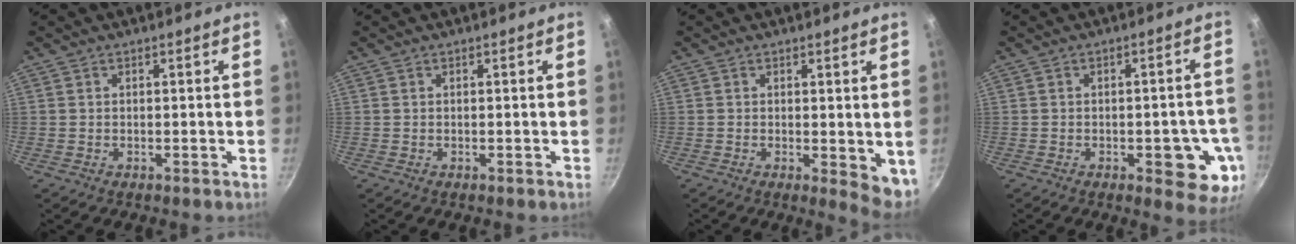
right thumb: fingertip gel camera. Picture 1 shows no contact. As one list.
[{"total": 0.0}, {"total": 5.4, "force": [0.1, 2.4, 4.8], "torque": [-0.056, -0.009, 0.005]}, {"total": 10.3, "force": [-2.9, 4.3, 8.8], "torque": [-0.067, 0.006, -0.034]}]